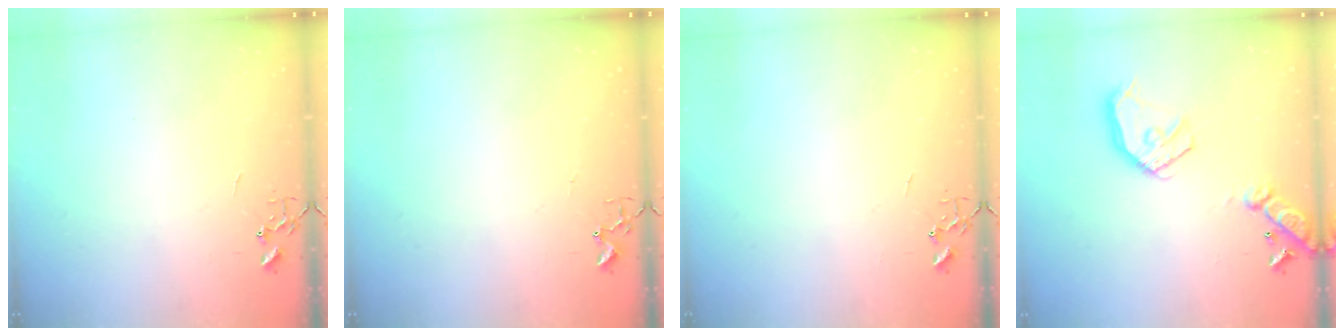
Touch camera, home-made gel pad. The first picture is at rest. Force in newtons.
{"total": 3.0, "press": 2.9, "slide": 0.4}
{"total": 0.0}
{"total": 17.3, "press": 17.0, "slide": 2.8}